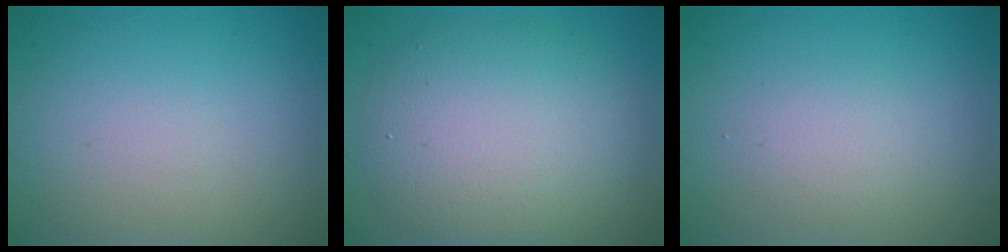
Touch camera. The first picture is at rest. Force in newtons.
{"total": 7.6, "press": 7.6, "slide": 0.6}
{"total": 1.6, "press": 1.6, "slide": 0.2}